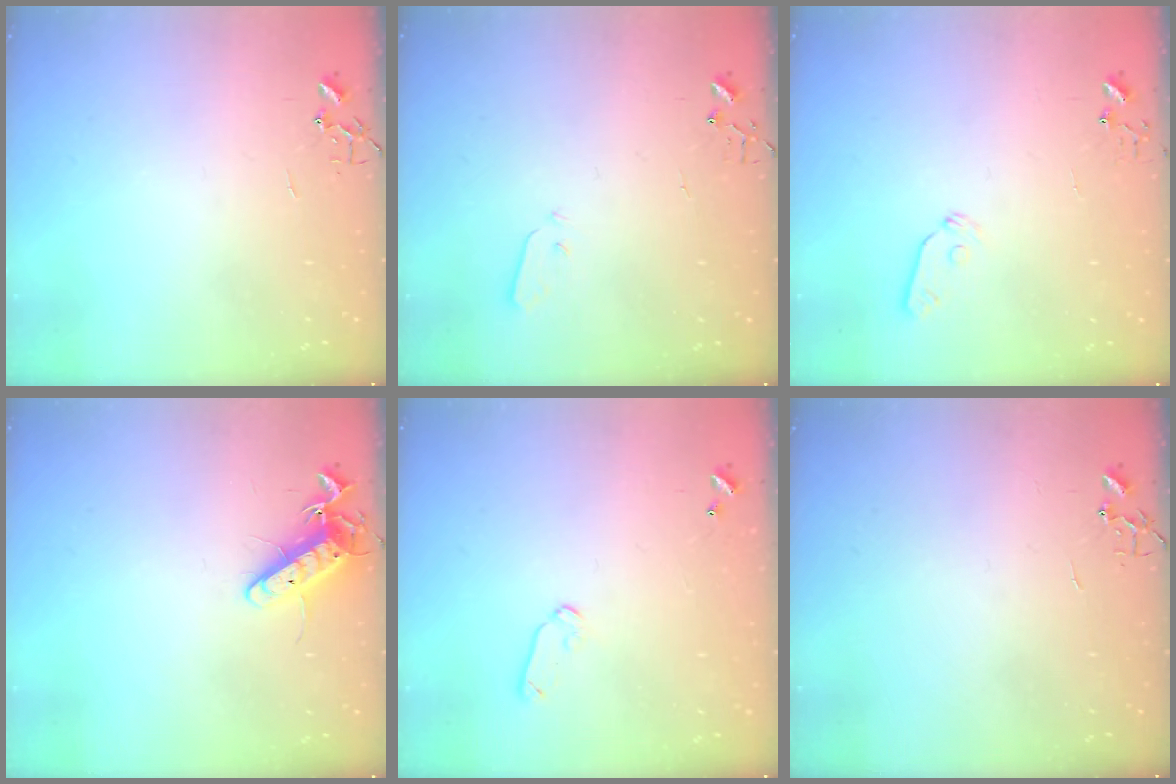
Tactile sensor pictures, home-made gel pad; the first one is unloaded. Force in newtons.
{"total": 3.2, "press": 3.2, "slide": 0.1}
{"total": 6.0, "press": 5.9, "slide": 0.9}
{"total": 11.4, "press": 11.4, "slide": 0.9}
{"total": 6.8, "press": 6.7, "slide": 1.0}
{"total": 0.0}